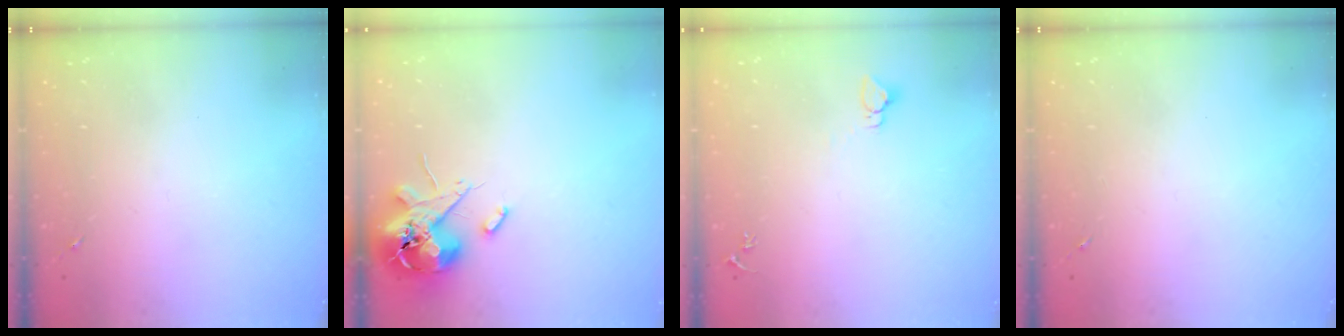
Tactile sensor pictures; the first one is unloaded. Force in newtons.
{"total": 13.0, "press": 12.8, "slide": 2.1}
{"total": 2.9, "press": 2.9, "slide": 0.1}
{"total": 0.0}